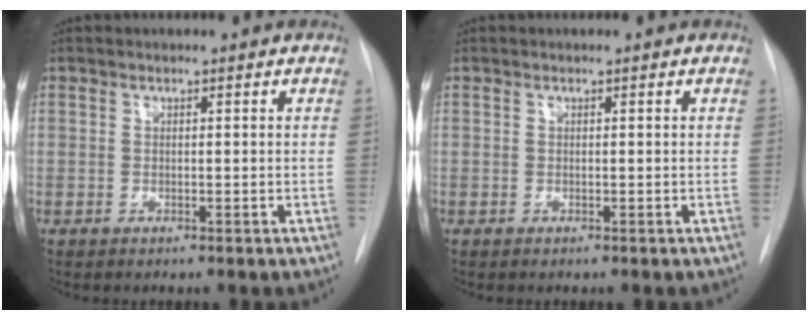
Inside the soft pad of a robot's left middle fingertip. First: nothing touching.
{"total": 0.0}